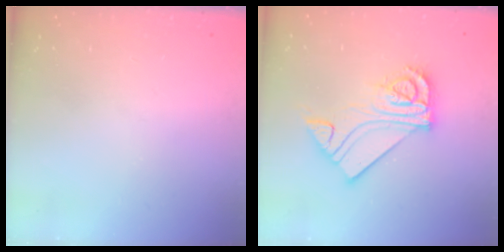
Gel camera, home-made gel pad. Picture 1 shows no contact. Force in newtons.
{"total": 13.3, "press": 13.3, "slide": 1.3}